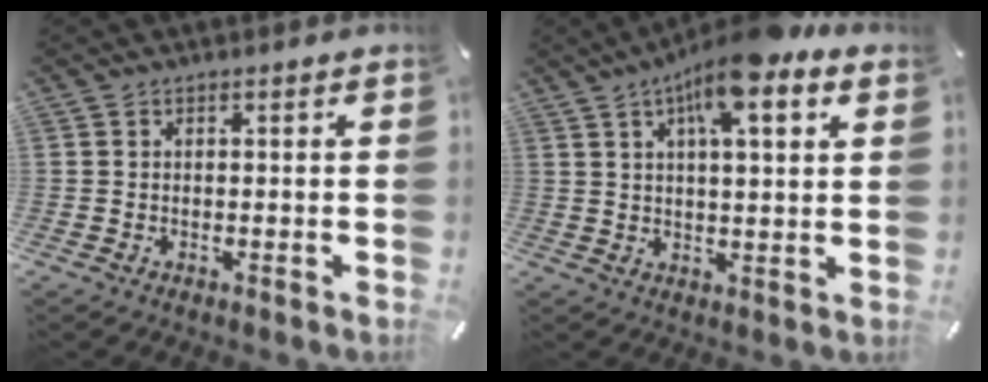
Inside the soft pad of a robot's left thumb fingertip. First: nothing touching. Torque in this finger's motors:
{"motor_torque": [3.21, 1.80, 1.39, -1.38, 0.43]}